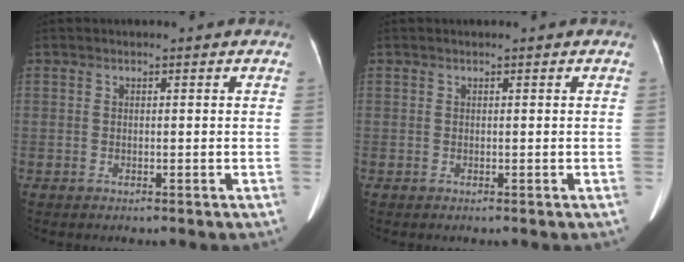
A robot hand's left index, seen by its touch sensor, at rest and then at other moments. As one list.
[{"total": 0.0}]